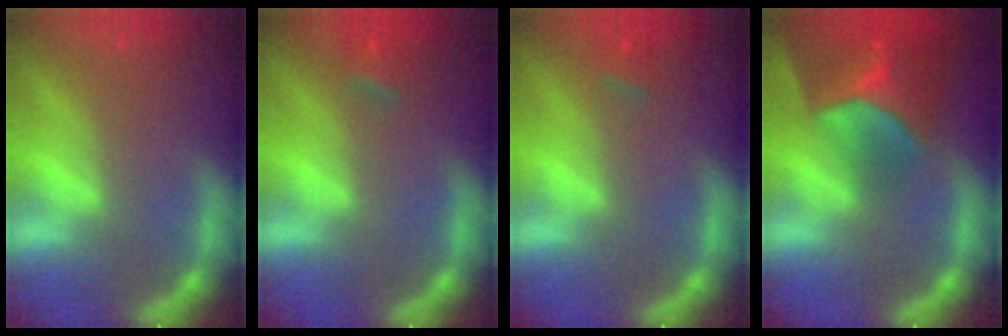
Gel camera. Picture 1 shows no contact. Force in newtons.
{"total": 1.9}
{"total": 1.4}
{"total": 9.9}